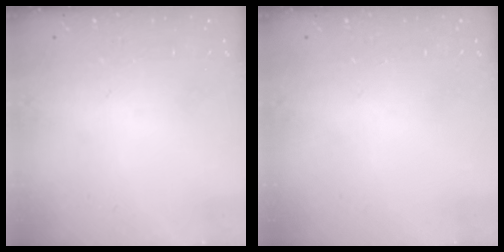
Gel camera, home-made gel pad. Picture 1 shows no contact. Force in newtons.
{"total": 0.0}